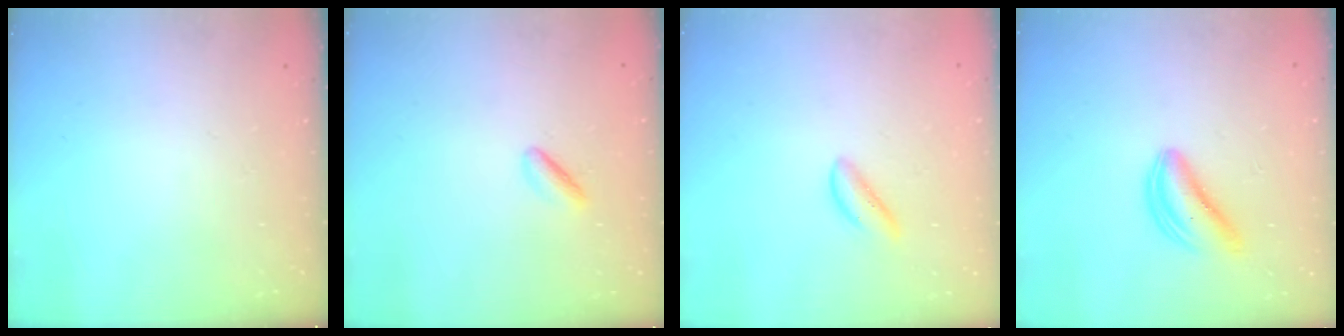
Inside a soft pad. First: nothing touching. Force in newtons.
{"total": 2.5, "press": 2.3, "slide": 0.8}
{"total": 2.0, "press": 1.9, "slide": 0.6}
{"total": 5.8, "press": 5.8, "slide": 0.5}